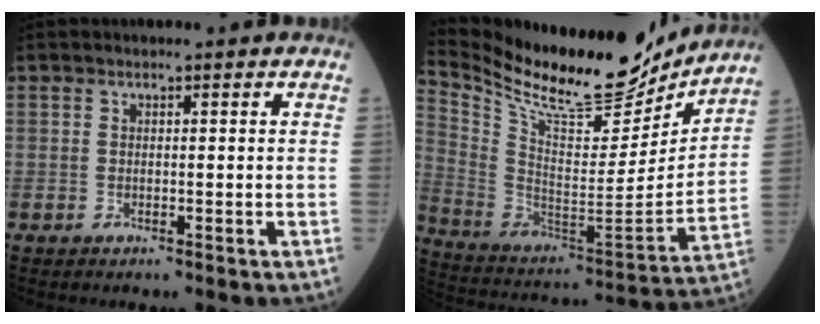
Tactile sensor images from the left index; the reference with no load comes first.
{"total": 23.3, "force": [21.1, 4.4, 8.8], "torque": [-0.178, -0.042, 0.342]}